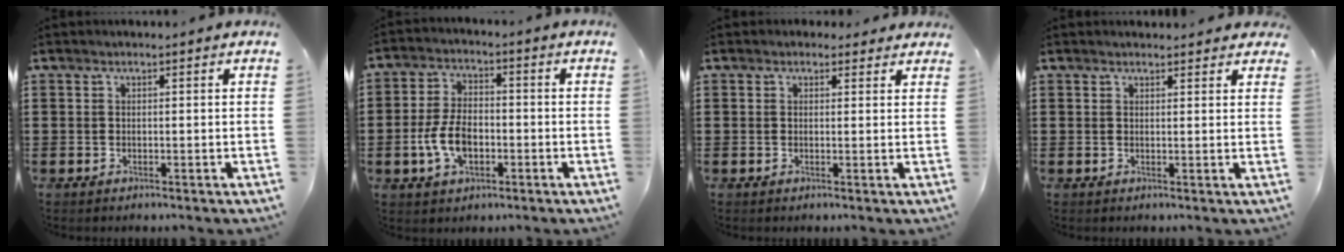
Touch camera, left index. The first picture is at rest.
{"total": 7.2, "force": [-2.0, 4.1, 5.5], "torque": [-0.130, 0.002, -0.043]}
{"total": 1.4, "force": [1.1, 0.9, 0.2], "torque": [-0.001, 0.005, 0.018]}
{"total": 1.5, "force": [1.4, 0.5, 0.3], "torque": [-0.009, 0.004, 0.028]}